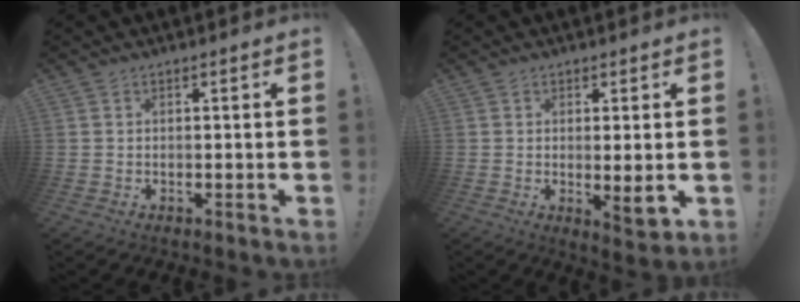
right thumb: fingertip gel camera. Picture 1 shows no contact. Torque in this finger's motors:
{"motor_torque": [0.00, 0.08, 0.21, 0.00, -0.06]}